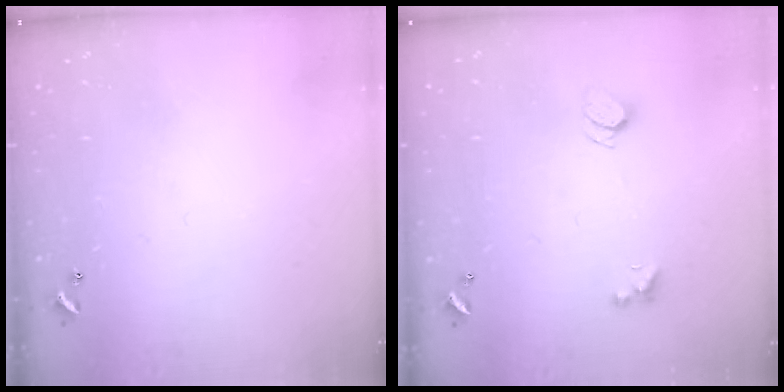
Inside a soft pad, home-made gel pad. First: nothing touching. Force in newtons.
{"total": 2.5, "press": 2.4, "slide": 0.7}